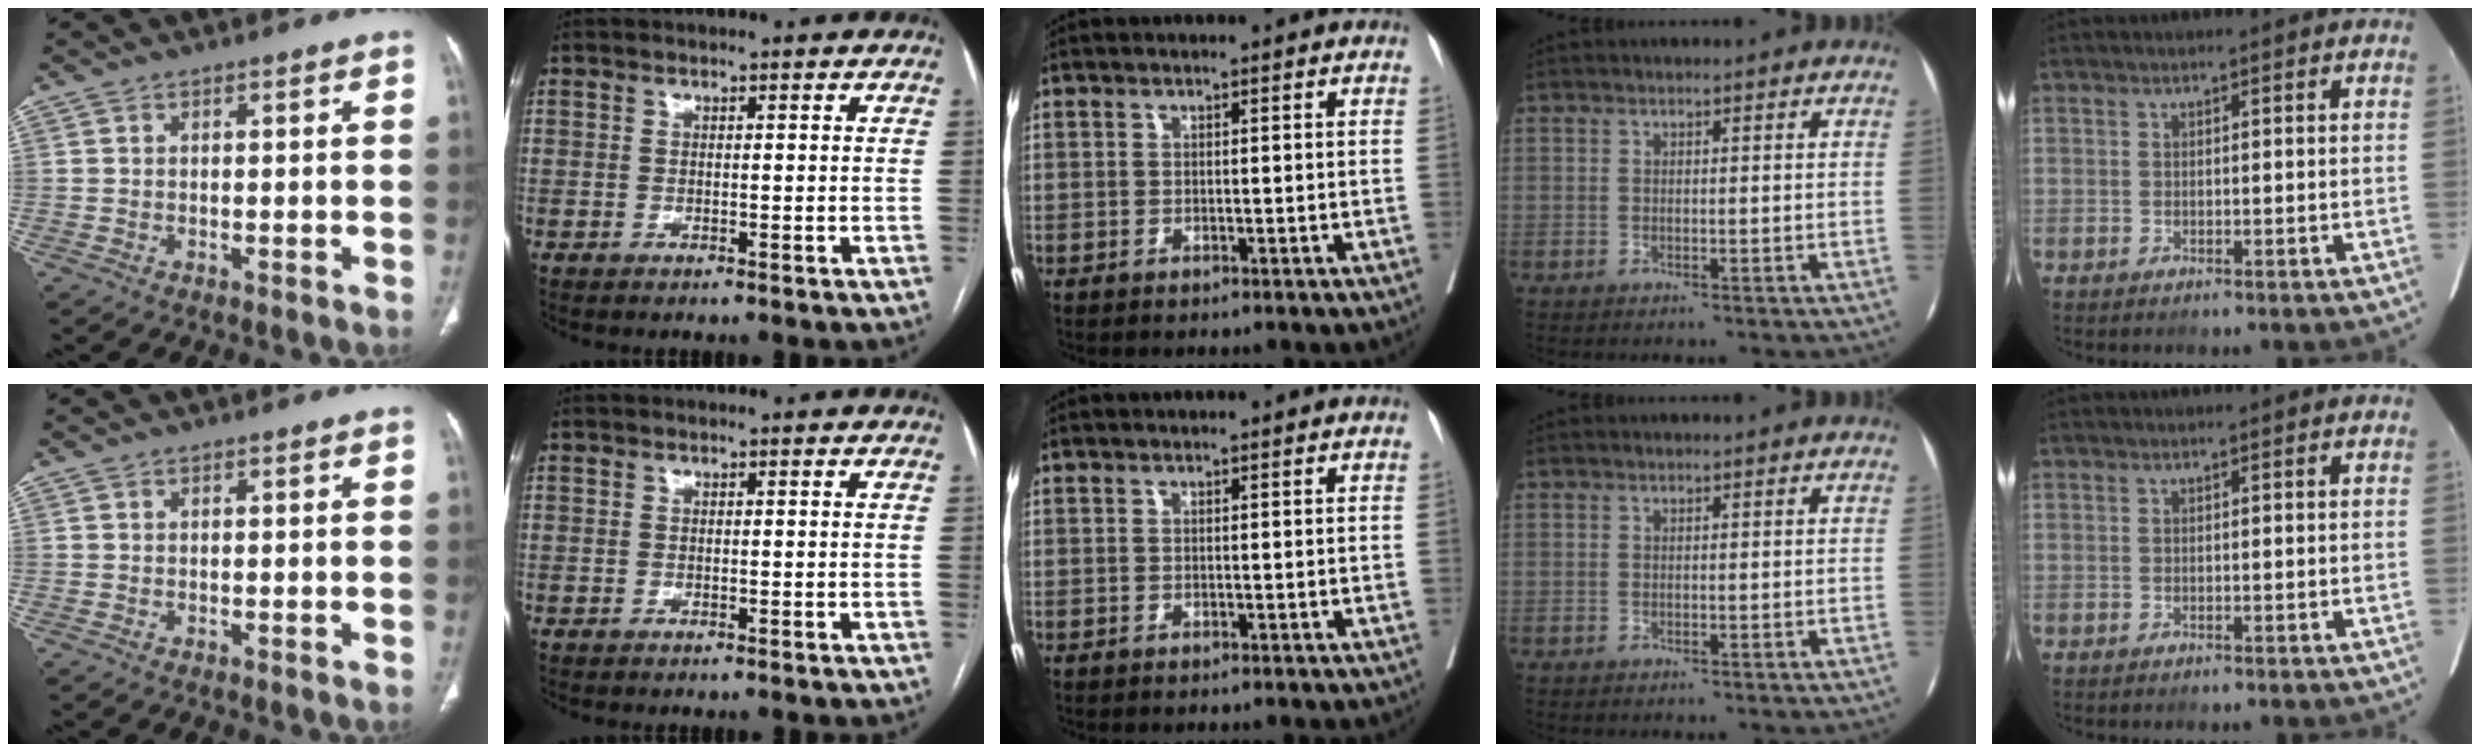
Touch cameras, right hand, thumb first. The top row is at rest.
{}